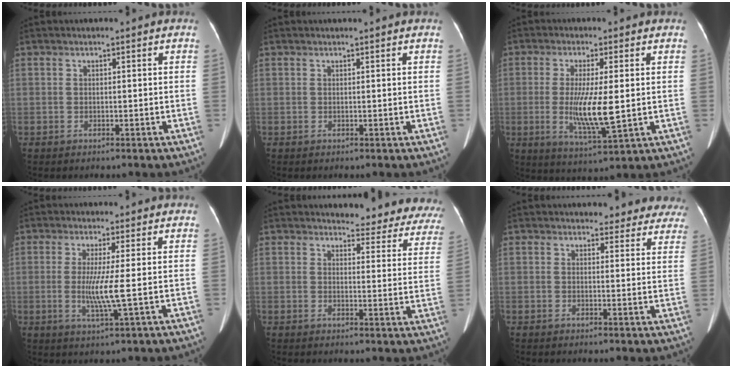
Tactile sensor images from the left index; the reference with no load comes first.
{"total": 0.9, "force": [0.9, 0.0, 0.4], "torque": [-0.006, 0.009, 0.014]}
{"total": 8.5, "force": [-0.4, 1.1, 8.4], "torque": [-0.165, -0.023, -0.007]}
{"total": 5.3, "force": [-0.3, -0.8, 5.2], "torque": [-0.110, -0.018, -0.006]}
{"total": 16.0, "force": [15.3, 3.8, 2.8], "torque": [0.005, -0.072, 0.139]}
{"total": 9.6, "force": [8.9, 3.5, 1.1], "torque": [0.029, -0.017, 0.069]}